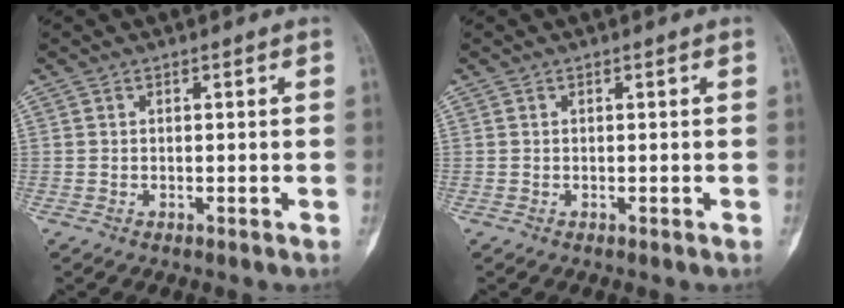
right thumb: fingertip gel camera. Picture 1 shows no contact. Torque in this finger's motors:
{"motor_torque": [0.00, 0.00, 0.16, -0.11, 0.01]}